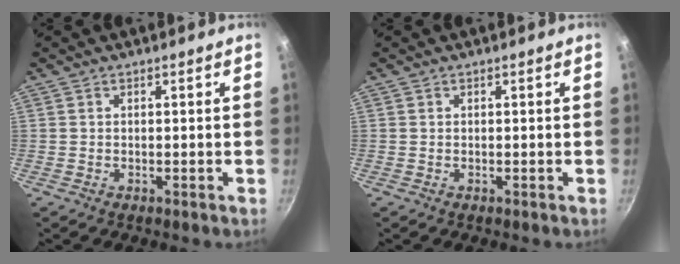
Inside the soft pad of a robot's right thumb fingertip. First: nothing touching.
{"total": 0.0}